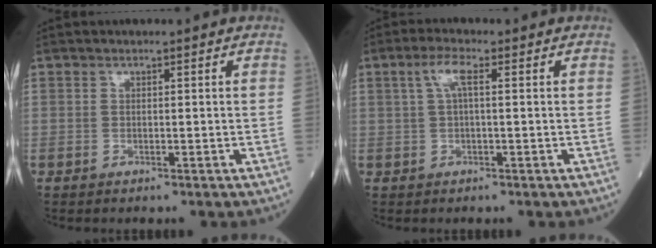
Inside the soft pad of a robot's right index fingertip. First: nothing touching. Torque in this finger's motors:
{"motor_torque": [0.48, 0.32, 0.04, 0.06]}